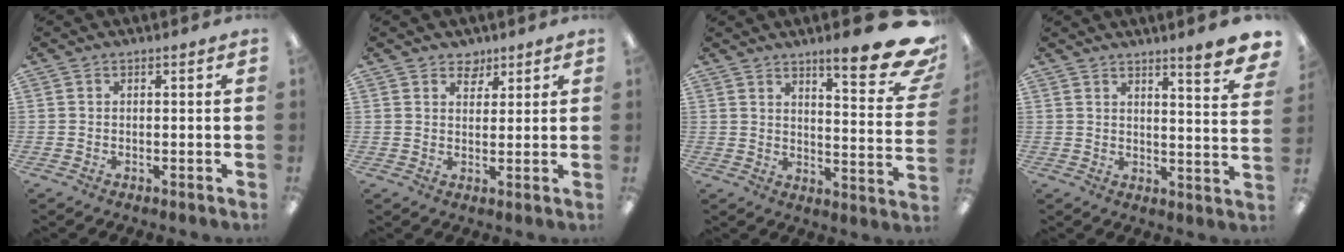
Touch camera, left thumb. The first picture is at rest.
{"total": 3.7, "force": [2.9, 2.2, 0.5], "torque": [0.006, -0.016, 0.050]}
{"total": 14.7, "force": [10.5, 2.7, 10.0], "torque": [-0.137, -0.072, 0.166]}
{"total": 7.7, "force": [6.0, 0.9, 4.8], "torque": [-0.057, -0.044, 0.095]}